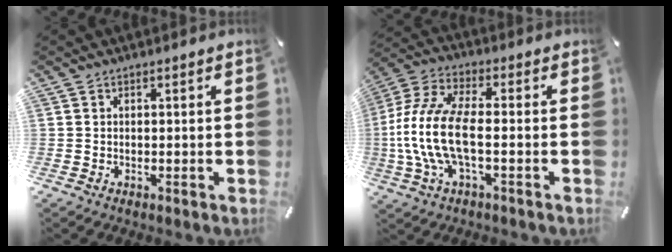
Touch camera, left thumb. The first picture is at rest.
{"total": 13.9, "force": [-2.4, 6.2, 12.3], "torque": [-0.269, -0.010, -0.045]}